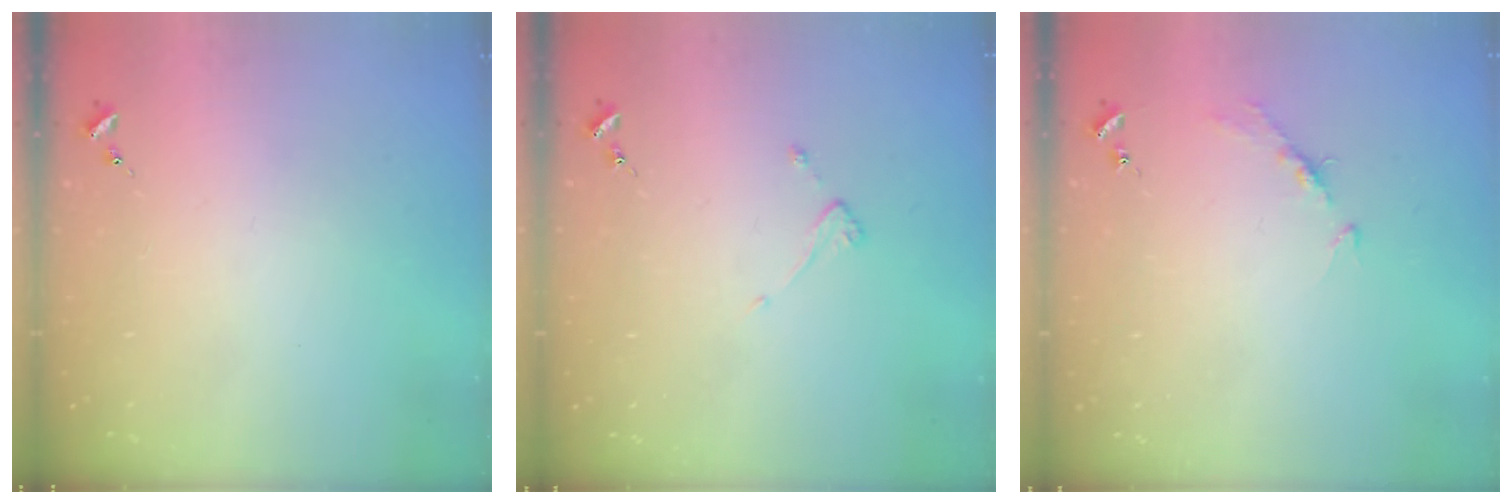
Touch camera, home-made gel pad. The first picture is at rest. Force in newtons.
{"total": 3.4, "press": 3.4, "slide": 0.1}
{"total": 4.4, "press": 4.4, "slide": 0.6}